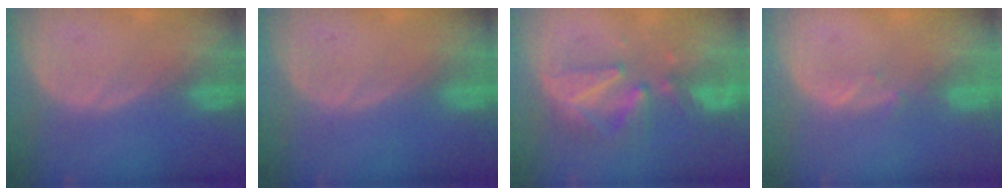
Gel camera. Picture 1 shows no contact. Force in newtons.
{"total": 0.0}
{"total": 8.5, "press": 8.0, "slide": 2.6}
{"total": 1.4, "press": 1.2, "slide": 0.6}